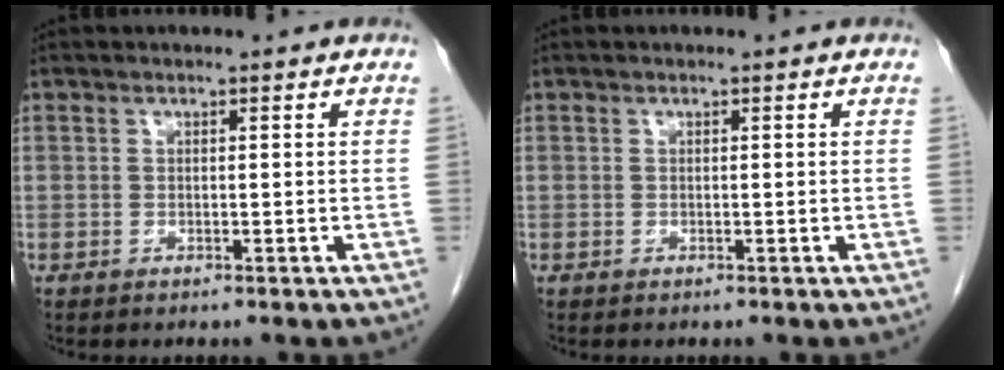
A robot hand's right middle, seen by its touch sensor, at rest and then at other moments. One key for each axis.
{"total": 0.0}